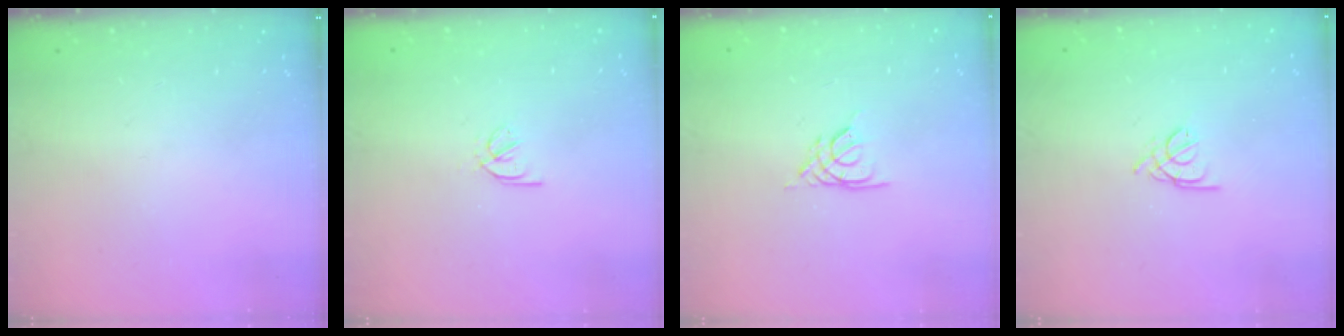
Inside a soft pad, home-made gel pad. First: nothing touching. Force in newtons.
{"total": 2.3, "press": 2.2, "slide": 0.5}
{"total": 2.7, "press": 2.7, "slide": 0.4}
{"total": 1.8, "press": 1.7, "slide": 0.5}